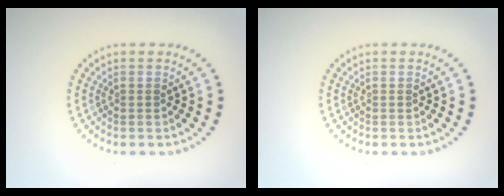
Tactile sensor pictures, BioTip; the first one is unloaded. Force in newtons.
{"total": 0.0}